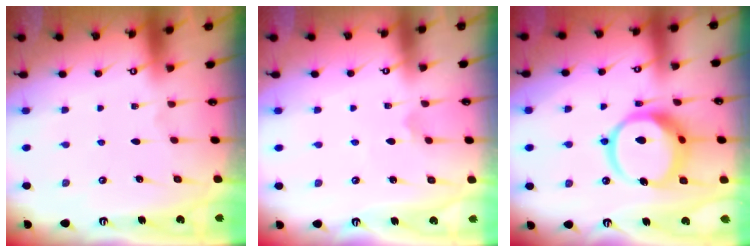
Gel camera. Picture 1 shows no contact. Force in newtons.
{"total": 2.5, "press": 2.5, "slide": 0.2}
{"total": 15.8, "press": 15.7, "slide": 1.8}